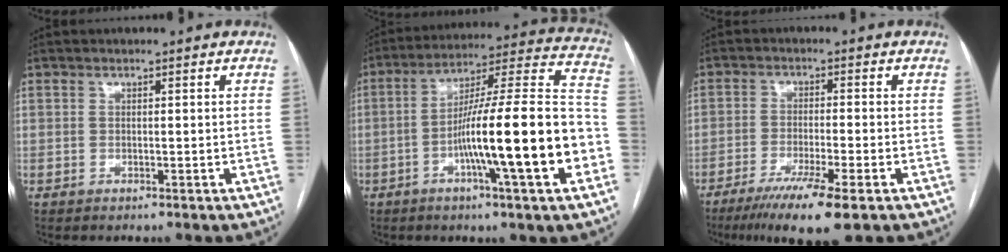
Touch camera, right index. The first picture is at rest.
{"total": 21.5, "force": [-6.1, 0.7, 20.5], "torque": [-0.285, 0.010, -0.098]}
{"total": 9.4, "force": [-5.9, 0.3, 7.4], "torque": [-0.125, -0.023, -0.094]}